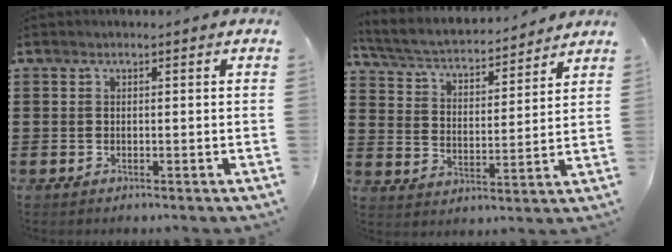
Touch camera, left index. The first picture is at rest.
{"total": 3.8, "force": [3.6, 0.7, 1.1], "torque": [-0.042, -0.028, 0.054]}